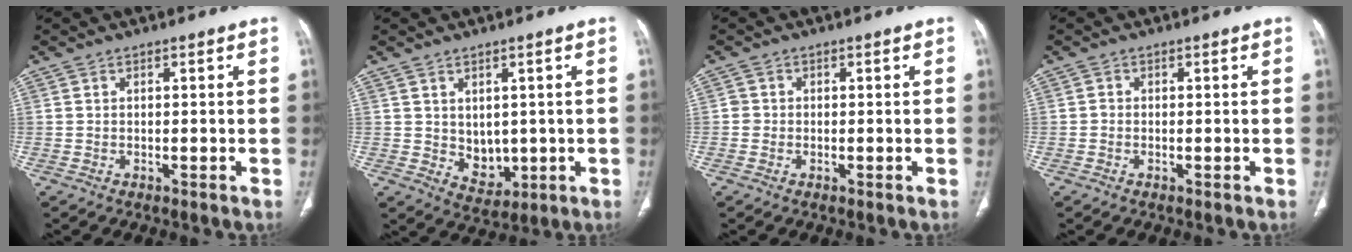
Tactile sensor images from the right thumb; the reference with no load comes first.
{"total": 5.4, "force": [0.4, 4.2, 3.4], "torque": [-0.031, -0.015, 0.028]}
{"total": 1.2, "force": [-0.2, 1.2, 0.1], "torque": [0.006, 0.005, -0.006]}
{"total": 0.6, "force": [-0.2, 0.5, 0.2], "torque": [-0.003, 0.001, -0.007]}